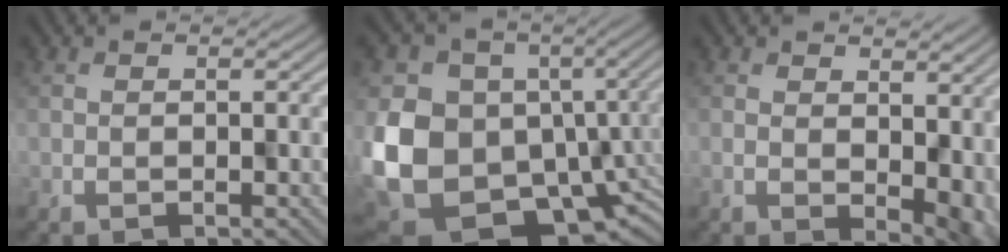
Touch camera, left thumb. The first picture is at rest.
{"total": 19.1, "force": [-5.3, 15.7, 9.5], "torque": [-0.230, -0.057, -0.045]}
{"total": 6.0, "force": [-0.5, 3.3, 5.0], "torque": [-0.063, -0.018, 0.013]}